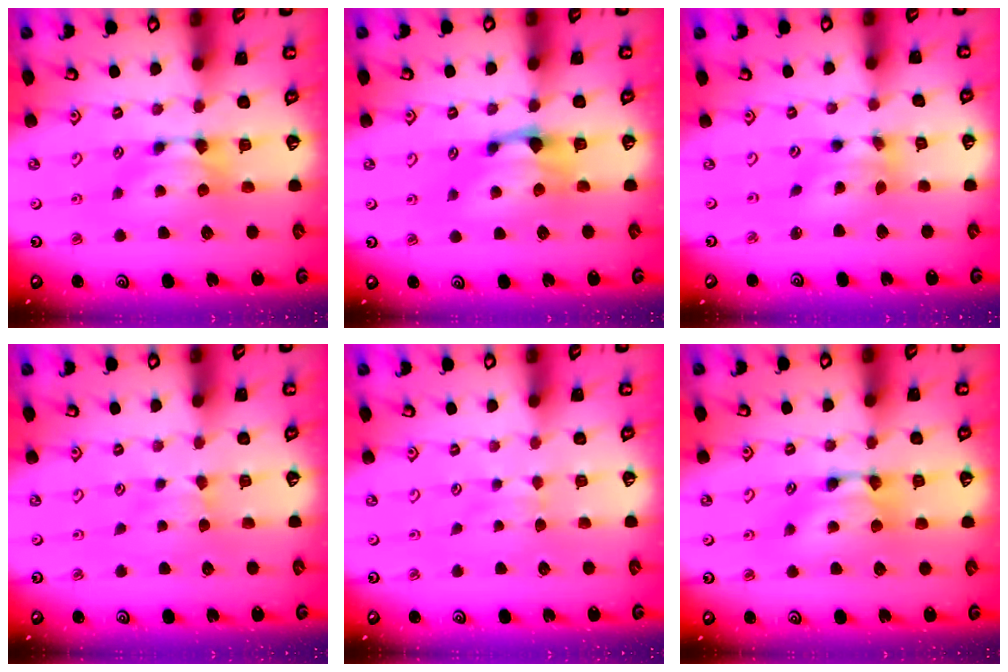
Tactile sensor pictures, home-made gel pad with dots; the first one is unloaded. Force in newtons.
{"total": 1.4, "press": 0.9, "slide": 1.1}
{"total": 4.7, "press": 4.2, "slide": 1.9}
{"total": 2.4, "press": 2.4, "slide": 0.6}
{"total": 2.8, "press": 2.8, "slide": 0.3}
{"total": 1.8, "press": 1.8, "slide": 0.1}